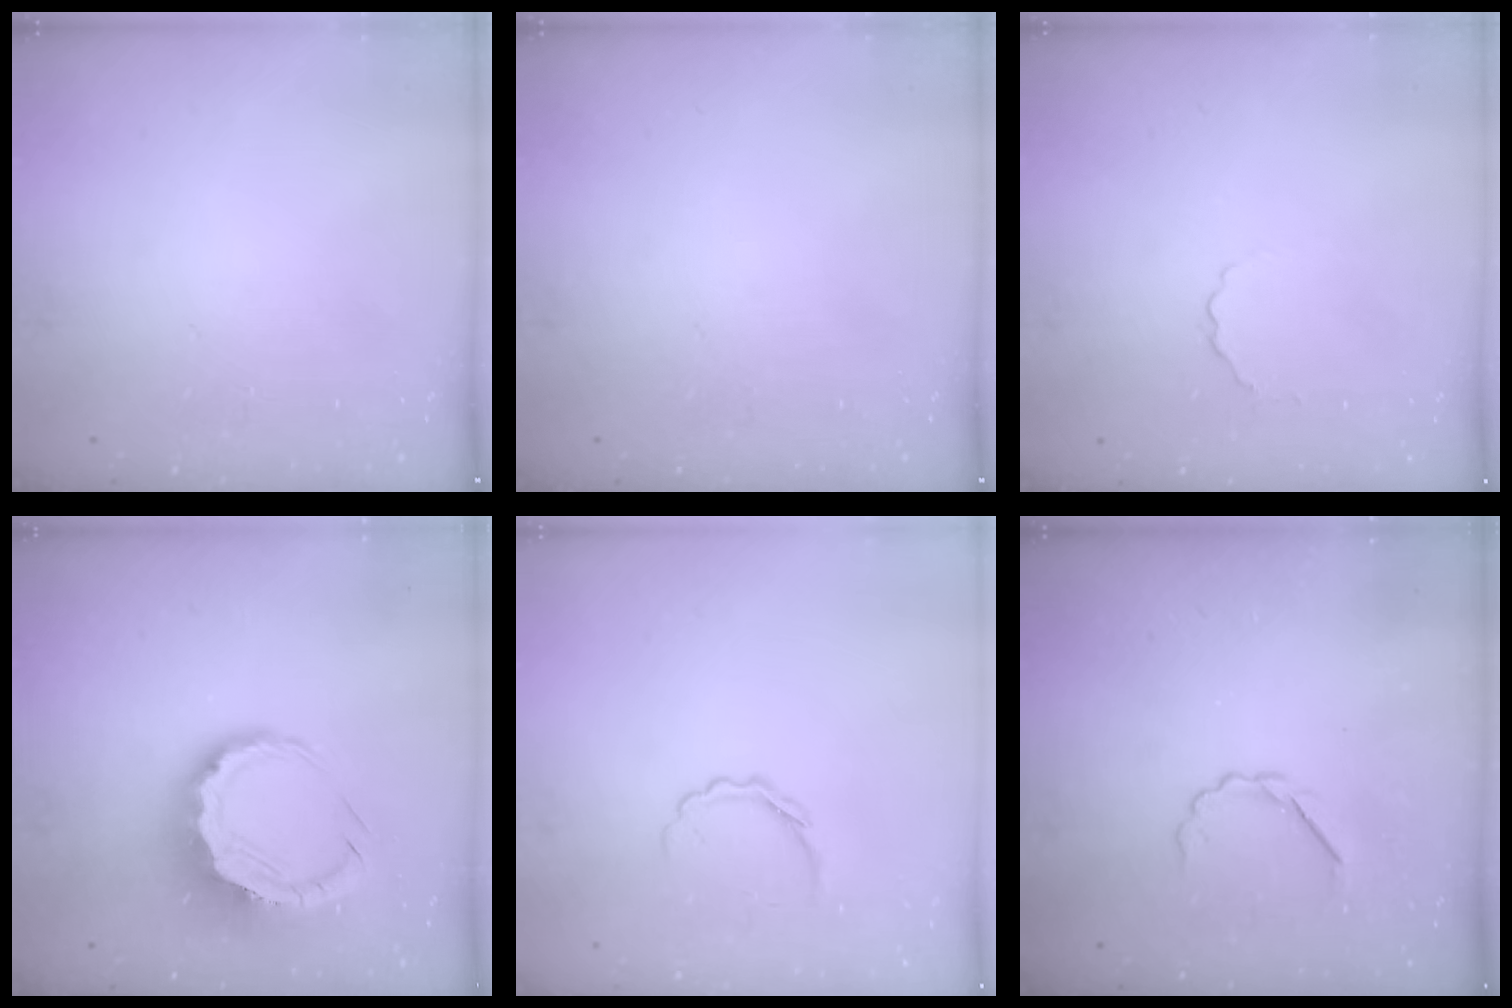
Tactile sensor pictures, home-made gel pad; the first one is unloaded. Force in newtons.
{"total": 0.0}
{"total": 2.2, "press": 2.1, "slide": 0.8}
{"total": 10.7, "press": 10.5, "slide": 2.1}
{"total": 3.8, "press": 3.7, "slide": 0.7}
{"total": 4.2, "press": 4.1, "slide": 0.8}